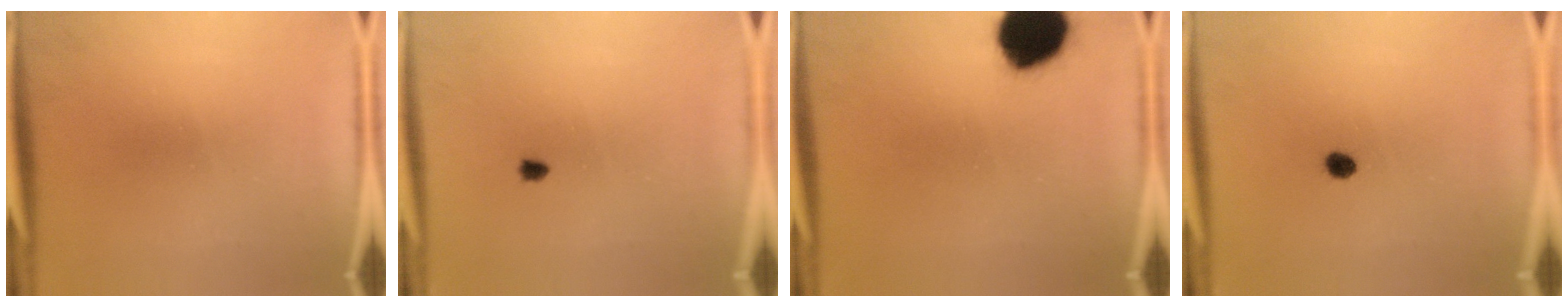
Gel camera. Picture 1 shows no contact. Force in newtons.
{"total": 0.6}
{"total": 15.9}
{"total": 2.1}